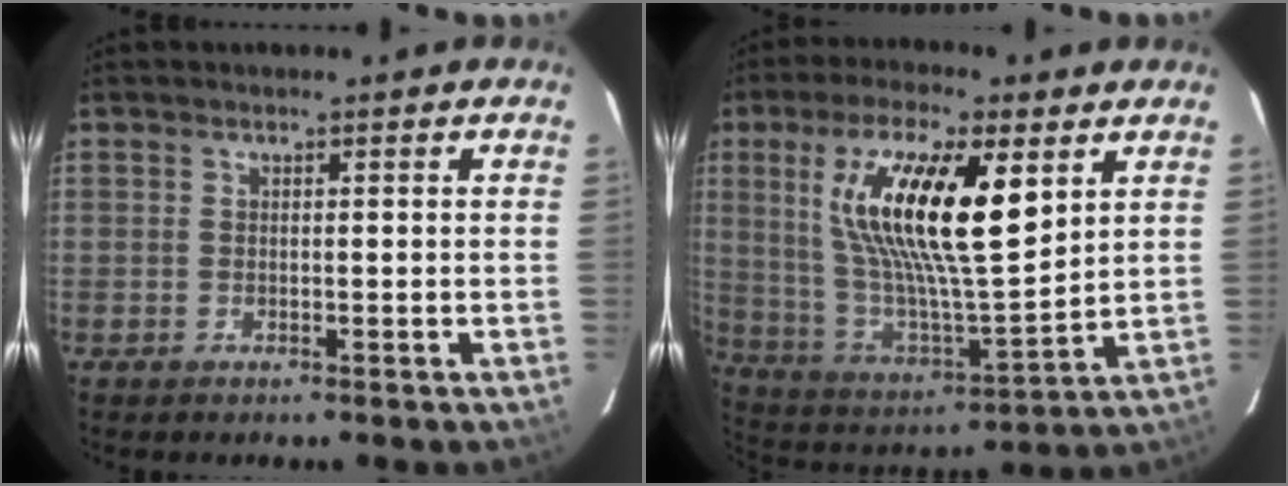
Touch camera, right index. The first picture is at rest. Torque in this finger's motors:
{"motor_torque": [1.34, 0.10, 1.06, 0.21]}